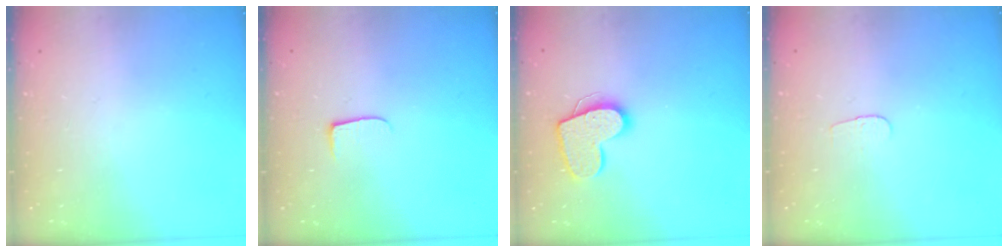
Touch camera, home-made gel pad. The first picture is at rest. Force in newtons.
{"total": 5.6, "press": 5.5, "slide": 0.7}
{"total": 13.5, "press": 13.5, "slide": 0.9}
{"total": 2.9, "press": 2.8, "slide": 0.3}